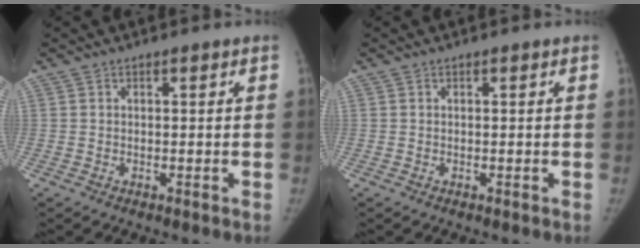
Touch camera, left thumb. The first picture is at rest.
{"total": 0.0}